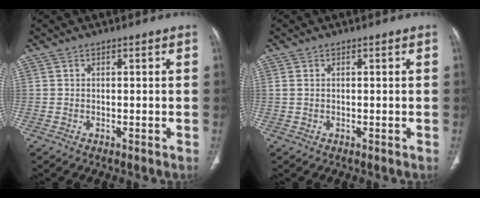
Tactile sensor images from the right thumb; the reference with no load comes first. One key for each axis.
{"total": 0.8, "fx": 0.1, "fy": 0.6, "fz": 0.5, "tx": -0.018, "ty": 0.003, "tz": 0.004}